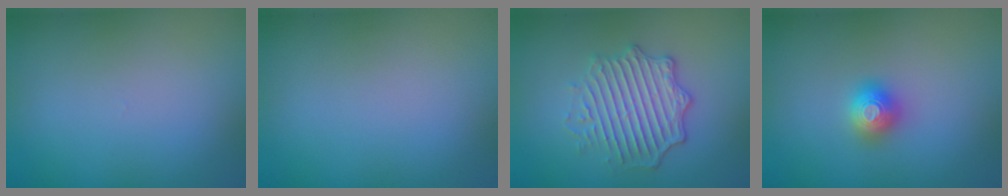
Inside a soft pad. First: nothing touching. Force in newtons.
{"total": 0.0}
{"total": 4.5, "press": 4.0, "slide": 2.0}
{"total": 2.0, "press": 2.0, "slide": 0.1}